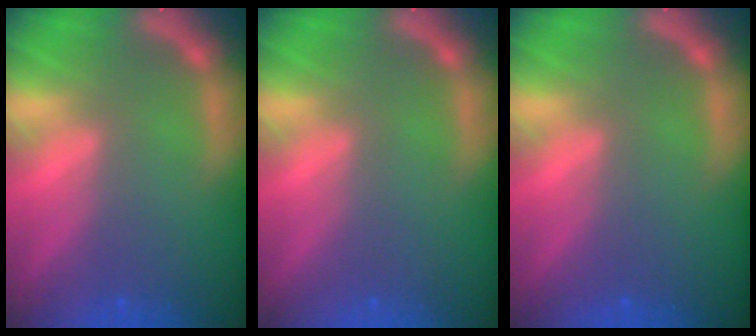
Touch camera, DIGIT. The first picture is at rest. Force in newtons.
{"total": 0.0}
{"total": 0.0}